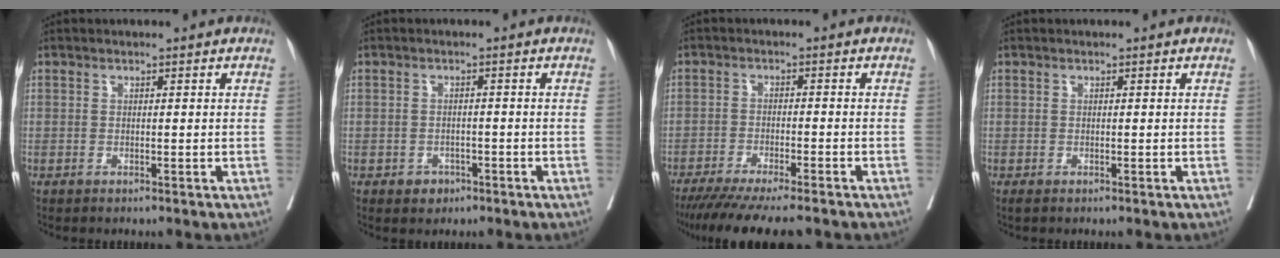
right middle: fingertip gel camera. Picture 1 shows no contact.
{"total": 2.3, "force": [-1.3, 1.7, 0.7], "torque": [-0.009, 0.005, -0.015]}
{"total": 13.0, "force": [-11.0, 1.0, 6.8], "torque": [-0.097, -0.031, -0.166]}
{"total": 0.0}